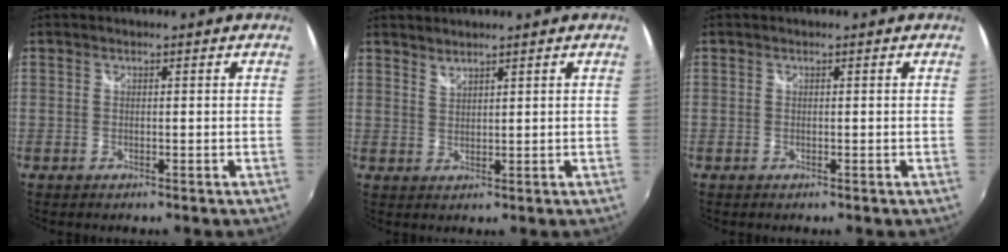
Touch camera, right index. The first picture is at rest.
{"total": 2.0, "force": [1.9, 0.1, 0.4], "torque": [-0.005, 0.000, 0.034]}
{"total": 0.0}